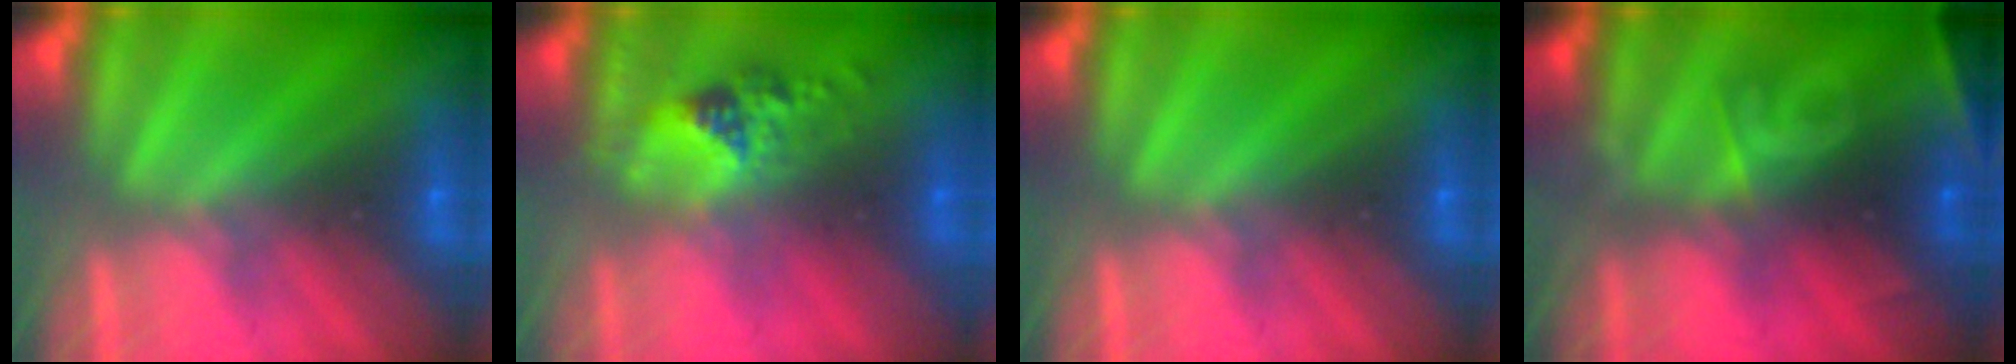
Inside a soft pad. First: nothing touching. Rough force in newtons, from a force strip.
{"total": 2.5}
{"total": 0.0}
{"total": 13.7}